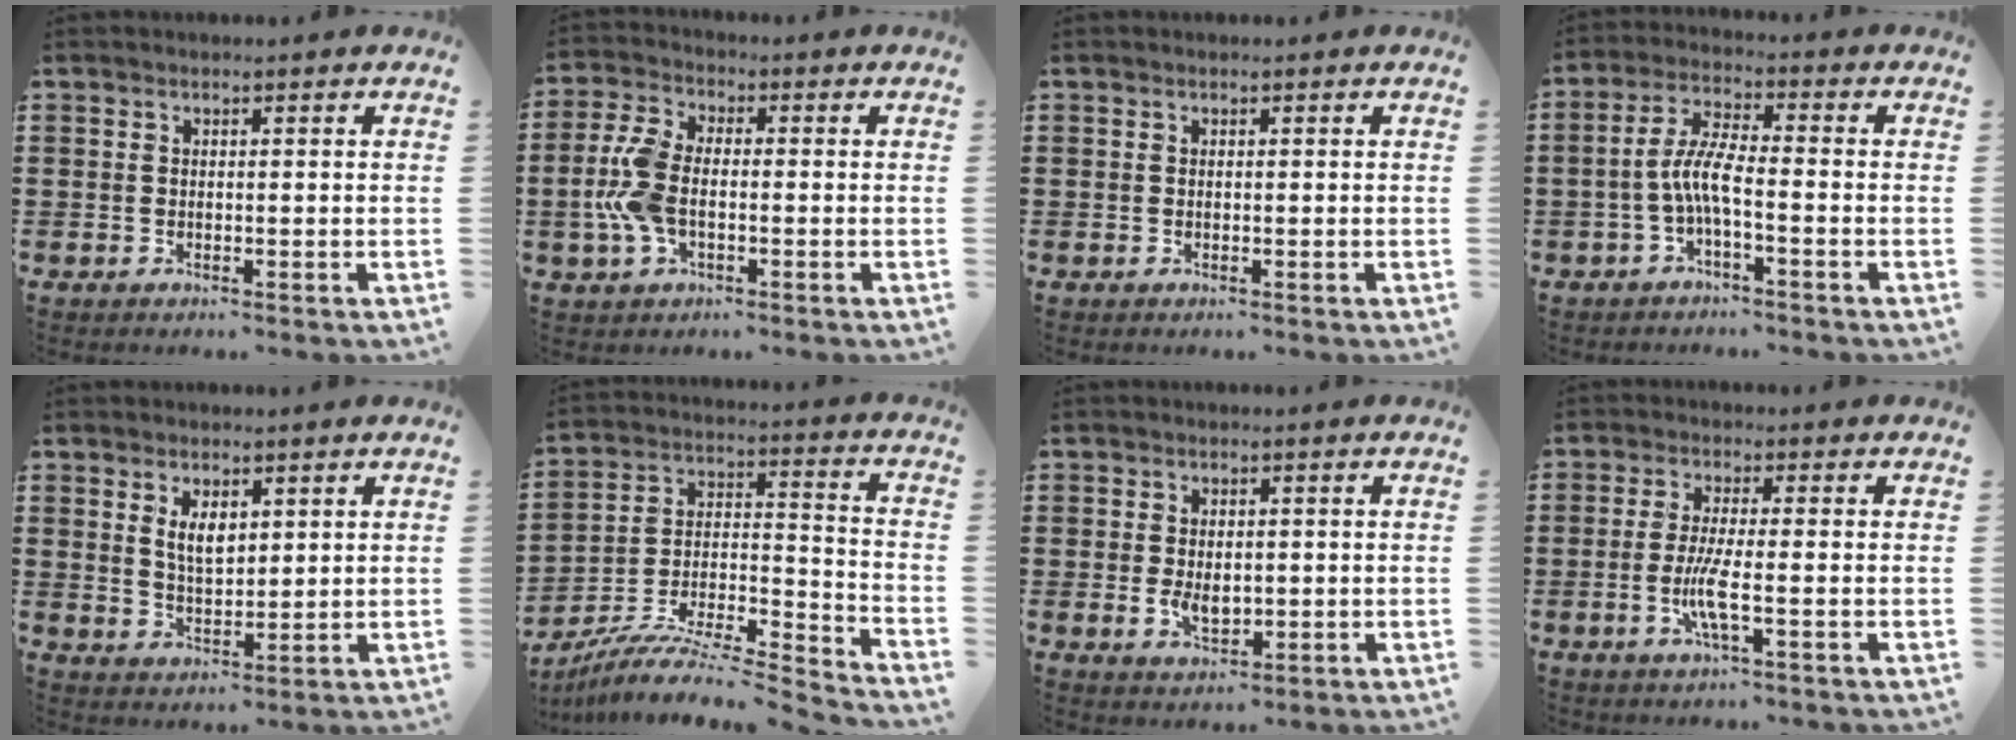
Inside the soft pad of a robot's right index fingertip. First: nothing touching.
{"total": 7.5, "force": [-1.2, 4.0, 6.2], "torque": [-0.158, -0.004, -0.031]}
{"total": 0.0}
{"total": 5.8, "force": [-1.9, 1.1, 5.4], "torque": [-0.123, -0.007, -0.042]}
{"total": 4.0, "force": [1.8, 2.0, 3.0], "torque": [-0.056, 0.003, 0.030]}
{"total": 8.0, "force": [-7.4, 0.8, 3.2], "torque": [-0.049, 0.000, -0.148]}
{"total": 3.4, "force": [-0.2, 2.1, 2.6], "torque": [-0.043, 0.002, -0.004]}
{"total": 5.2, "force": [-1.3, 0.5, 5.0], "torque": [-0.105, -0.012, -0.030]}